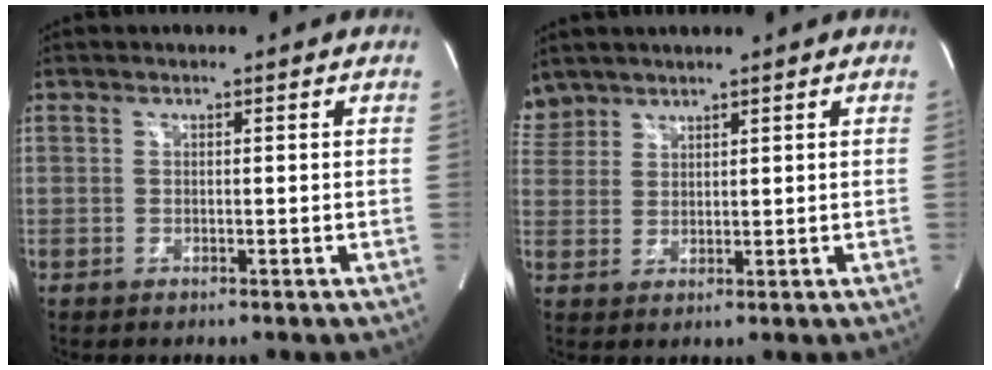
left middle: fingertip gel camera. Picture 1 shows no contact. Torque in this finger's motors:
{"motor_torque": [0.71, -0.70, 0.08, 0.00]}